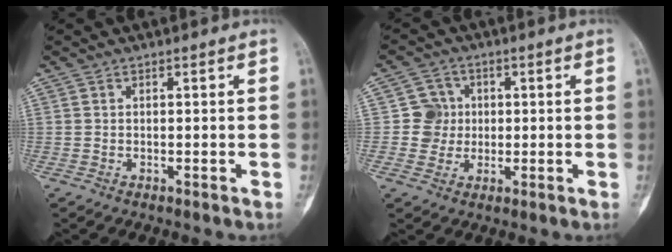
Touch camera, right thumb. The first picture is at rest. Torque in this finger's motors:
{"motor_torque": [-0.31, -0.02, 0.12, 0.12, 0.00]}